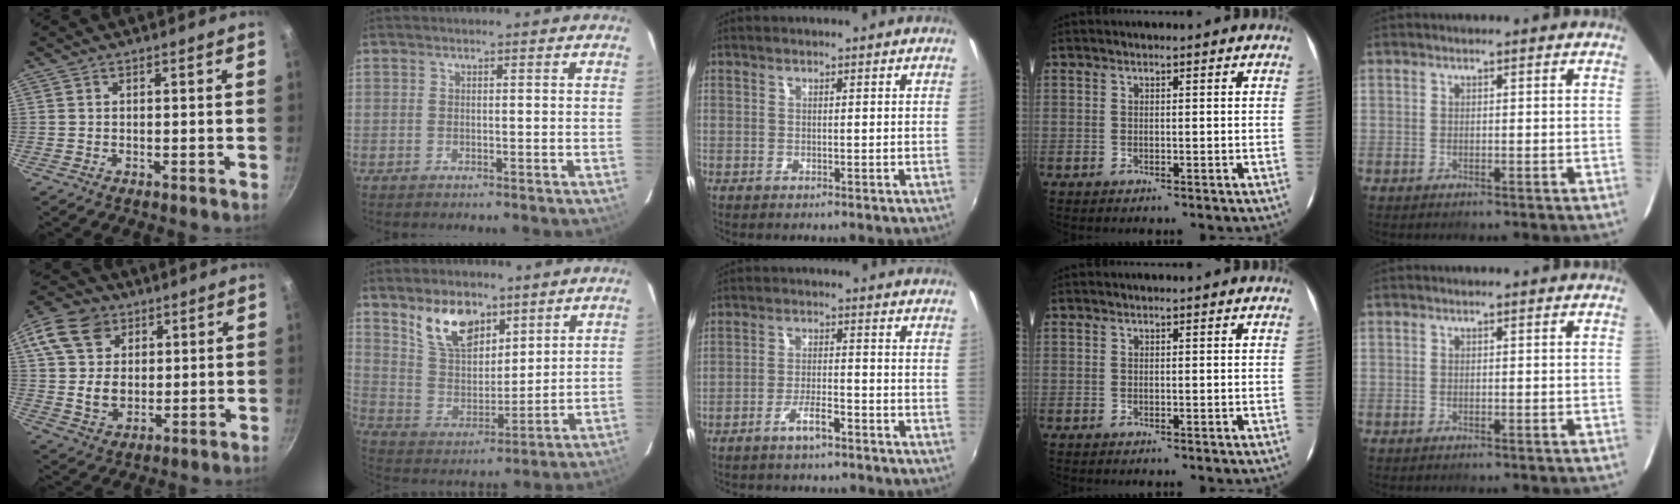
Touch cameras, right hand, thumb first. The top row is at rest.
{"thumb": {"total": 15.9, "force": [6.1, 12.2, 8.1], "torque": [-0.149, -0.003, 0.109]}, "index": {"total": 12.0, "force": [7.6, 6.4, 6.6], "torque": [-0.125, 0.011, 0.153]}, "middle": {"total": 4.4, "force": [-3.5, 1.1, 2.4], "torque": [-0.060, 0.003, -0.059]}}